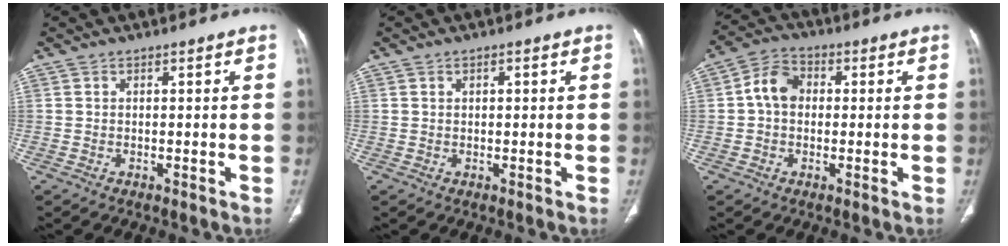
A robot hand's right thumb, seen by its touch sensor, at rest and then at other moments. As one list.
[{"total": 1.2, "force": [0.5, 0.6, 0.9], "torque": [-0.017, 0.002, 0.008]}, {"total": 6.5, "force": [0.4, 5.0, 4.2], "torque": [-0.064, 0.018, -0.003]}]